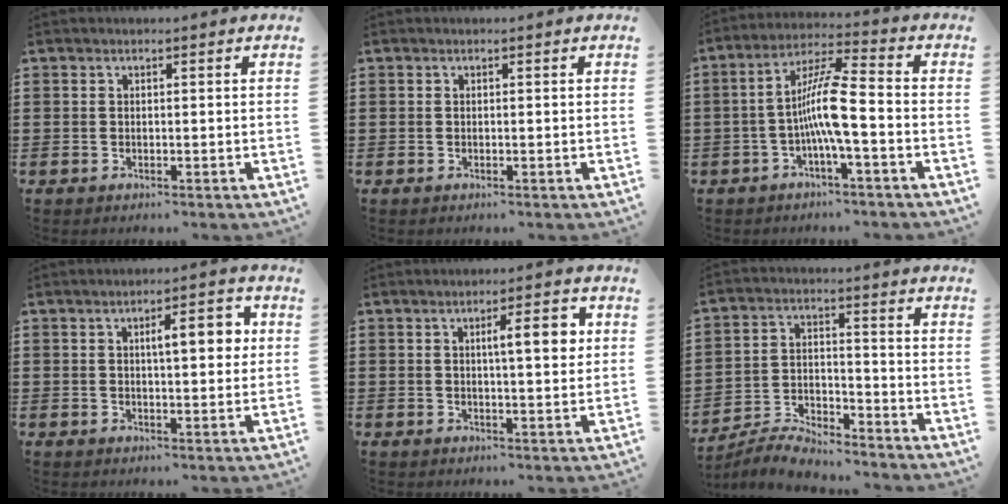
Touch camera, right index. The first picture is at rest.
{"total": 0.0}
{"total": 8.8, "force": [-2.2, 1.2, 8.4], "torque": [-0.174, -0.004, -0.047]}
{"total": 5.7, "force": [1.3, 1.7, 5.3], "torque": [-0.071, -0.004, 0.012]}
{"total": 5.5, "force": [1.3, 1.3, 5.2], "torque": [-0.085, 0.001, 0.015]}
{"total": 6.2, "force": [-6.0, 0.7, 1.2], "torque": [-0.025, 0.011, -0.118]}